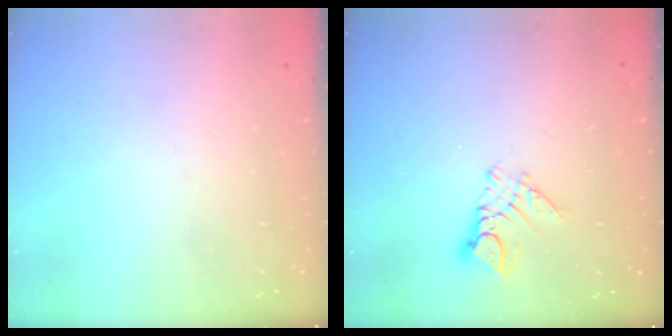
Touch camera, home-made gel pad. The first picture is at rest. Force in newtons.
{"total": 7.5, "press": 7.5, "slide": 0.7}